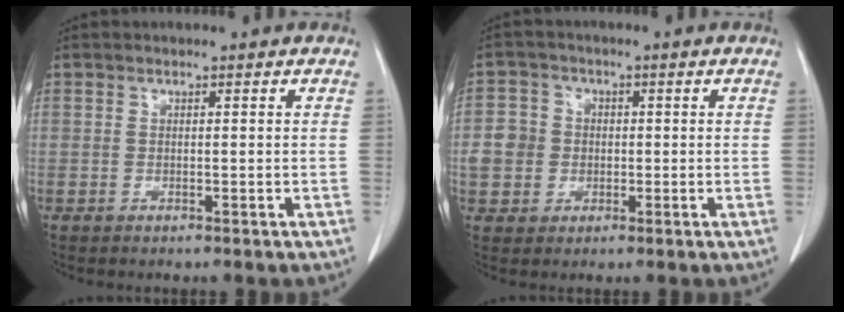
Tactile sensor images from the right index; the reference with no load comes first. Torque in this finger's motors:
{"motor_torque": [0.41, 0.08, 0.17, 0.05]}